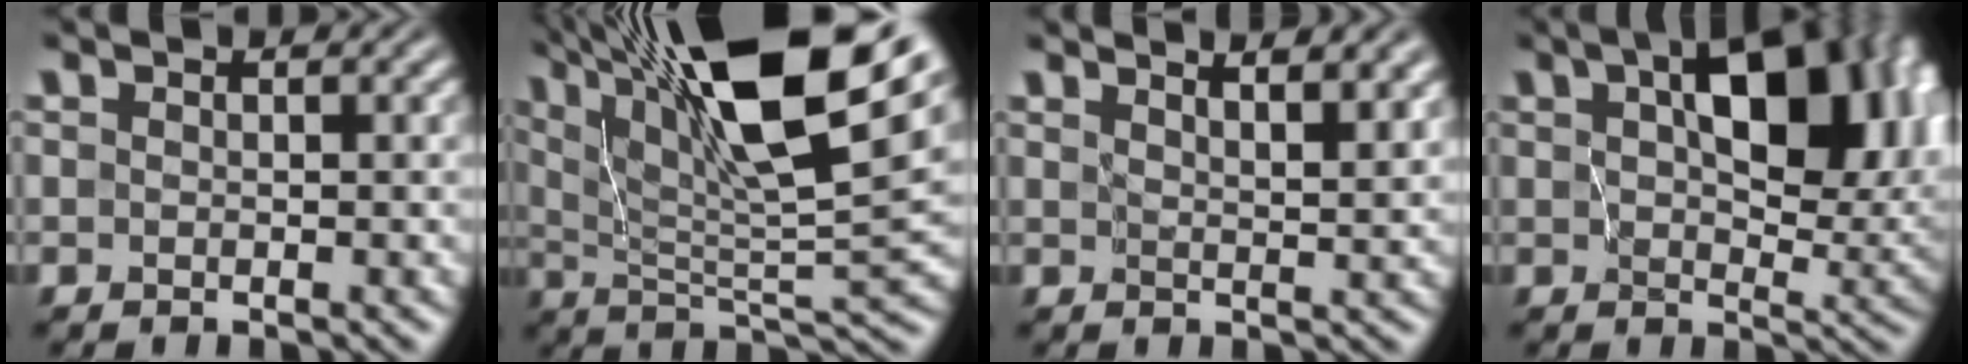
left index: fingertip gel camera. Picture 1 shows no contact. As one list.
[{"total": 15.5, "force": [8.6, 3.6, 12.3], "torque": [-0.211, 0.010, 0.147]}, {"total": 4.0, "force": [3.1, 0.8, 2.3], "torque": [-0.010, 0.015, 0.030]}, {"total": 12.8, "force": [3.6, 7.3, 9.9], "torque": [-0.134, 0.008, 0.064]}]